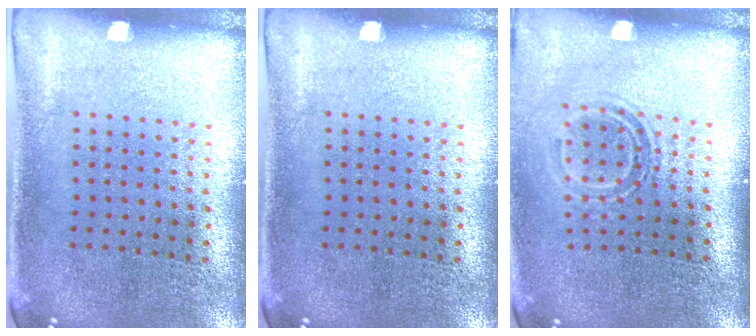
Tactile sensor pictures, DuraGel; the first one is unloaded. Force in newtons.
{"total": 0.0}
{"total": 1.5, "press": 1.0, "slide": 1.1}